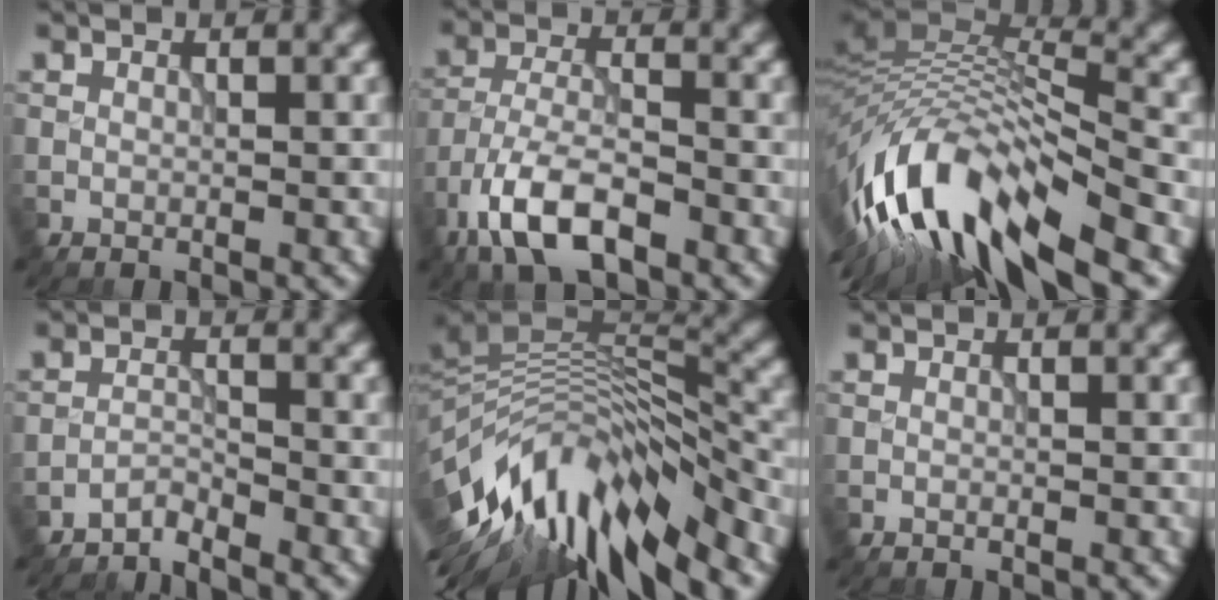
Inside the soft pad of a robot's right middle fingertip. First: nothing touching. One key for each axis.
{"total": 7.7, "fx": -4.7, "fy": 3.2, "fz": 5.2, "tx": -0.101, "ty": 0.000, "tz": -0.098}
{"total": 14.0, "fx": -5.8, "fy": 5.3, "fz": 11.6, "tx": -0.228, "ty": 0.012, "tz": -0.101}
{"total": 1.9, "fx": -1.9, "fy": 0.0, "fz": 0.2, "tx": 0.001, "ty": 0.004, "tz": -0.043}
{"total": 13.4, "fx": -6.8, "fy": 4.6, "fz": 10.5, "tx": -0.189, "ty": 0.017, "tz": -0.116}
{"total": 0.0}